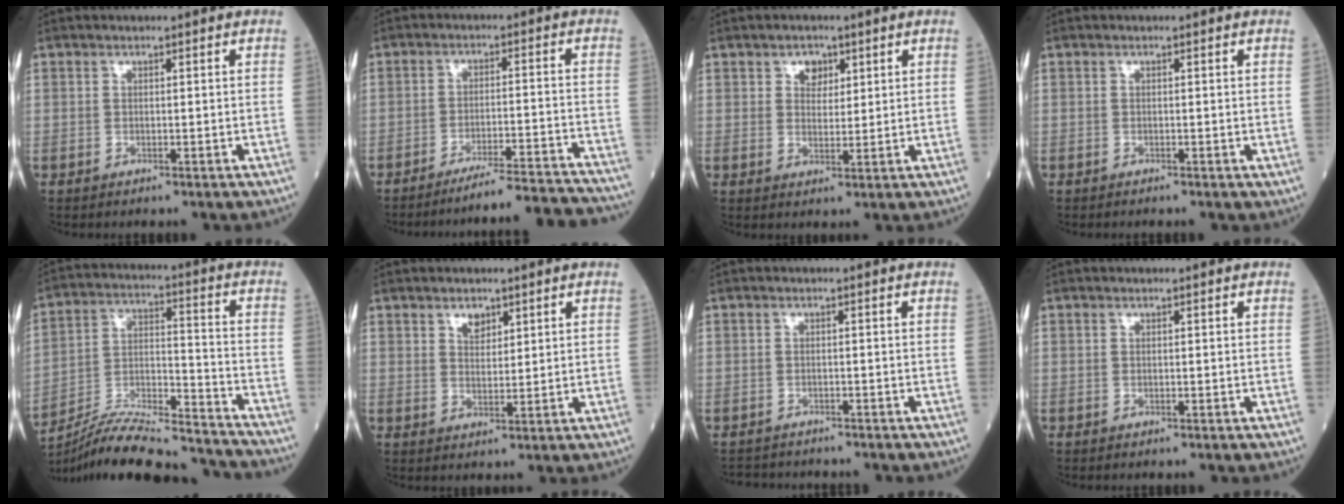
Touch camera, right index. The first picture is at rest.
{"total": 15.1, "force": [-14.5, -0.8, 3.9], "torque": [-0.032, -0.001, -0.198]}
{"total": 3.0, "force": [1.6, 2.1, 1.4], "torque": [-0.018, 0.003, 0.025]}
{"total": 0.0}
{"total": 21.1, "force": [-19.7, 2.1, 7.4], "torque": [-0.146, 0.002, -0.317]}
{"total": 2.7, "force": [1.8, 1.5, 1.3], "torque": [-0.023, -0.001, 0.033]}
{"total": 3.5, "force": [-3.3, 1.2, 0.0], "torque": [0.002, -0.006, -0.053]}
{"total": 0.0}